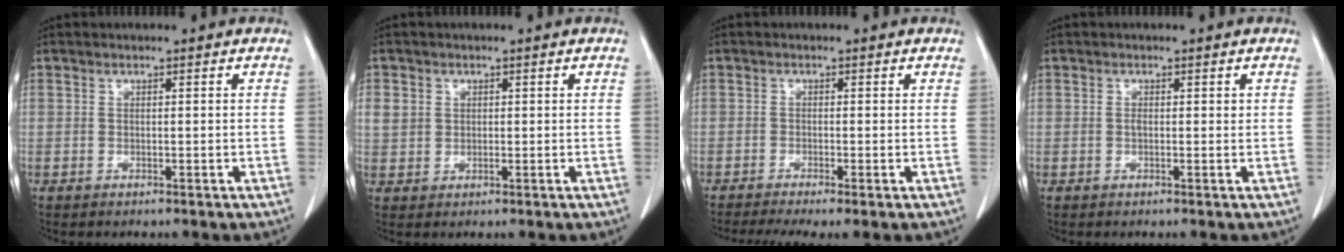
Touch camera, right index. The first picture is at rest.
{"total": 3.1, "force": [0.8, 2.8, 1.2], "torque": [-0.026, 0.008, 0.021]}
{"total": 5.5, "force": [-3.9, 0.6, 3.8], "torque": [-0.057, -0.010, -0.064]}
{"total": 1.1, "force": [0.2, 0.5, 0.9], "torque": [-0.018, 0.000, 0.001]}